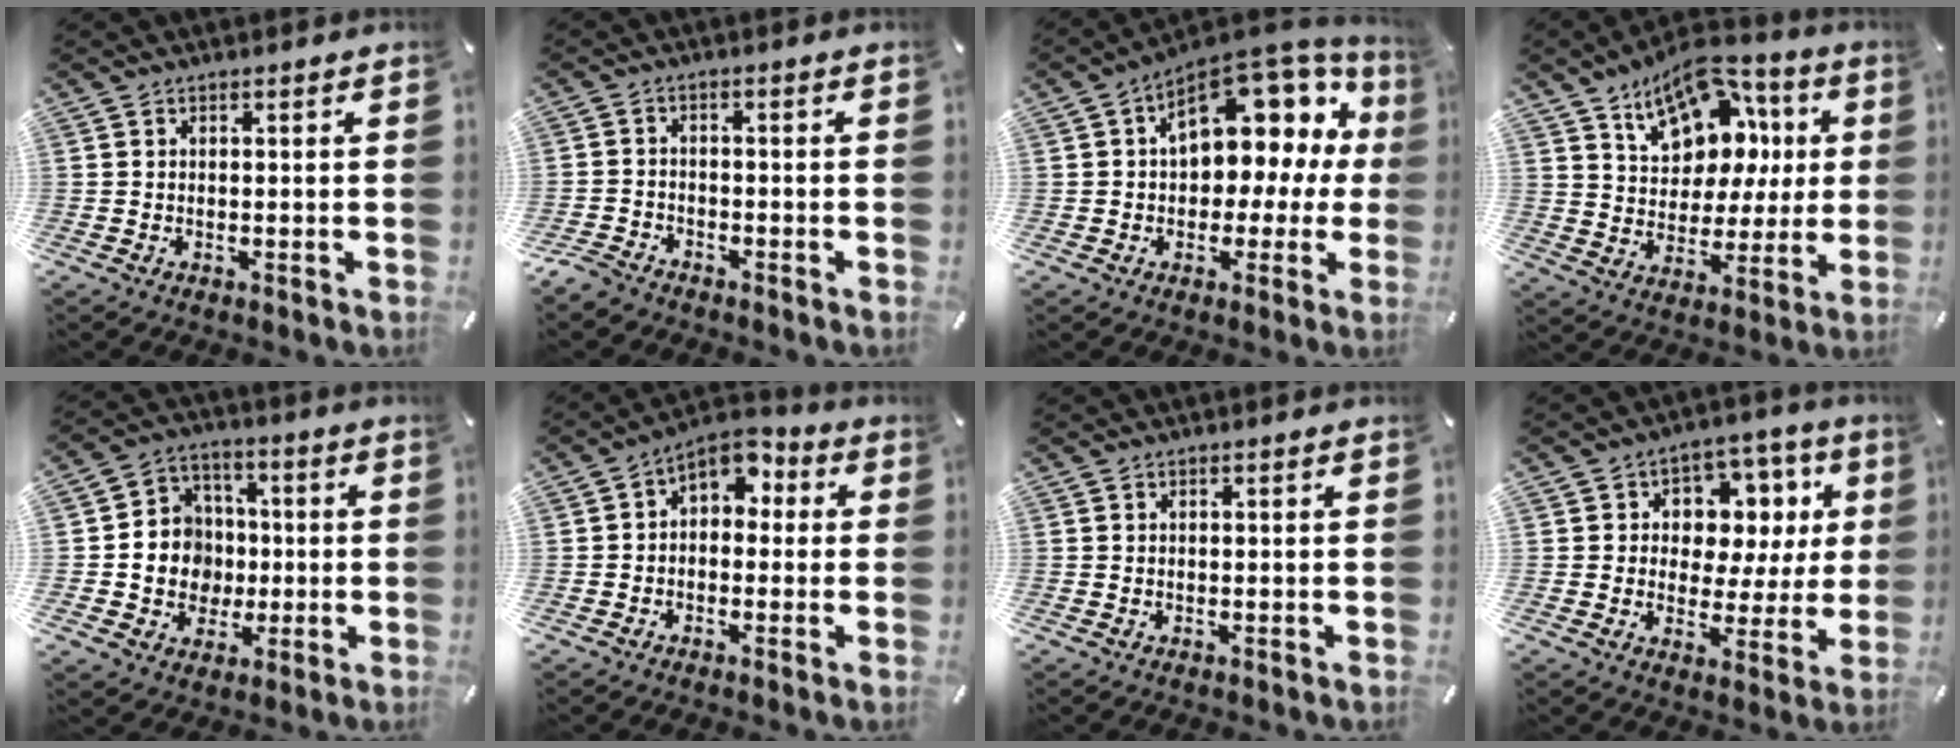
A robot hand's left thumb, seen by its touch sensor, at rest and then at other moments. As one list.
[{"total": 3.5, "force": [-3.1, 1.6, 0.6], "torque": [-0.027, 0.013, -0.066]}, {"total": 14.0, "force": [6.0, 9.0, 8.9], "torque": [-0.110, -0.047, 0.105]}, {"total": 14.8, "force": [8.1, 10.6, 6.3], "torque": [-0.103, -0.050, 0.151]}, {"total": 10.0, "force": [-1.5, 9.7, 2.0], "torque": [-0.040, 0.011, -0.019]}, {"total": 5.3, "force": [1.8, 4.2, 2.7], "torque": [-0.043, -0.008, 0.027]}, {"total": 0.0}, {"total": 9.7, "force": [2.7, 8.2, 4.4], "torque": [-0.054, -0.019, 0.049]}]